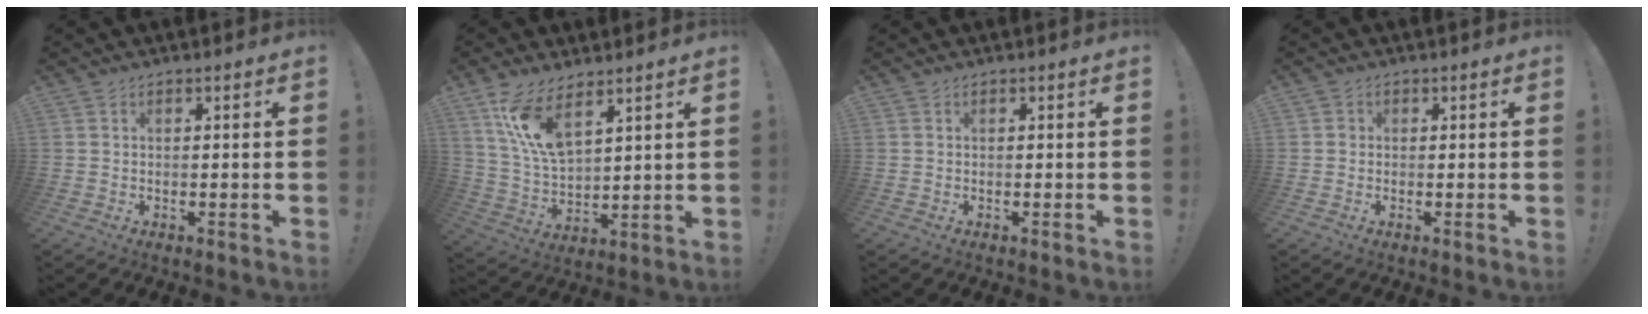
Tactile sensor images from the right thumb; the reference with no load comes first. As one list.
[{"total": 12.7, "force": [8.1, 4.9, 8.4], "torque": [-0.174, -0.039, 0.151]}, {"total": 0.0}, {"total": 1.1, "force": [-0.1, 1.1, 0.3], "torque": [0.002, 0.001, -0.003]}]